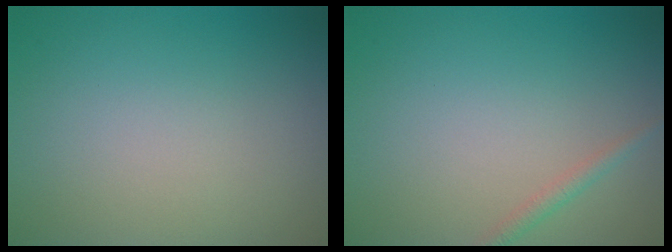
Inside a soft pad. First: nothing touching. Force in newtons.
{"total": 1.2, "press": 1.2, "slide": 0.0}